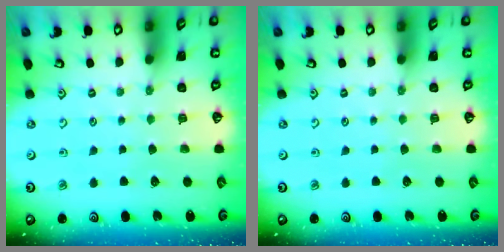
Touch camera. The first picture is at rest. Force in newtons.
{"total": 0.0}